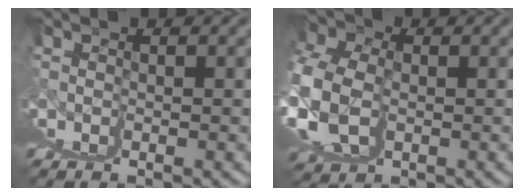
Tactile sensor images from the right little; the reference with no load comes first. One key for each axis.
{"total": 6.5, "fx": 2.2, "fy": 4.6, "fz": 4.1, "tx": -0.057, "ty": -0.001, "tz": 0.041}